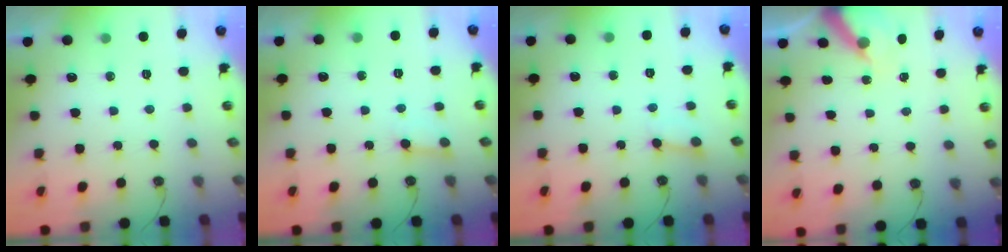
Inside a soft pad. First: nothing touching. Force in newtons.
{"total": 4.7, "press": 4.7, "slide": 0.4}
{"total": 2.5, "press": 2.4, "slide": 0.4}
{"total": 6.8, "press": 6.8, "slide": 0.5}